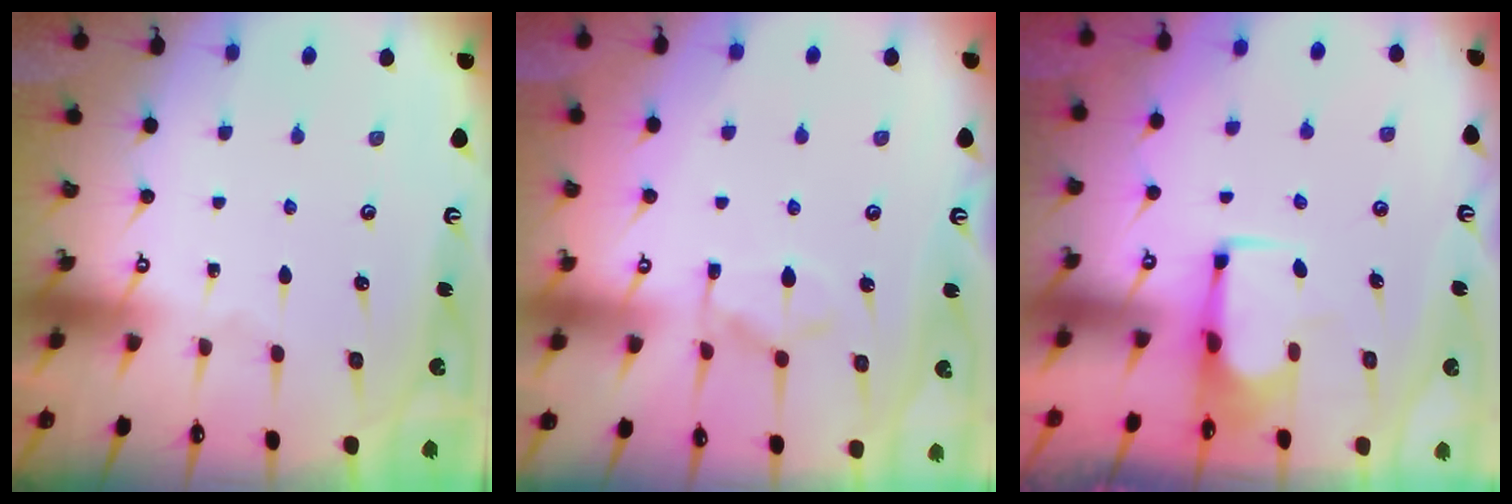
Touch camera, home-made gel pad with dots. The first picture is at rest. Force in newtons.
{"total": 3.6, "press": 3.3, "slide": 1.3}
{"total": 1.8, "press": 1.7, "slide": 0.7}